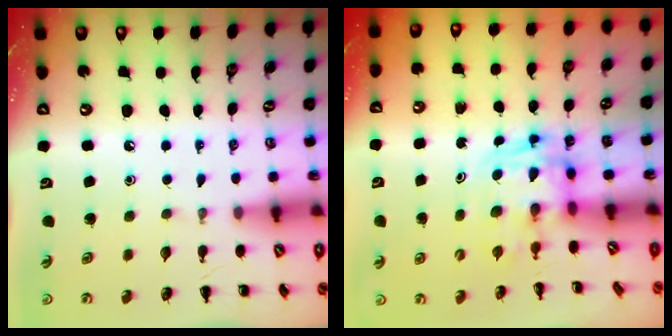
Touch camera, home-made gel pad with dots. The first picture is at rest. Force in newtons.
{"total": 2.9, "press": 2.9, "slide": 0.5}